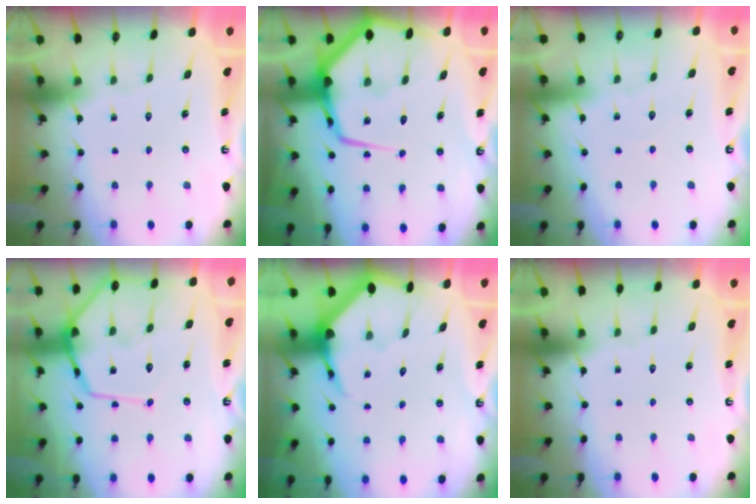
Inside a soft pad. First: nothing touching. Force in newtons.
{"total": 17.0, "press": 16.9, "slide": 1.8}
{"total": 3.3, "press": 3.3, "slide": 0.3}
{"total": 15.5, "press": 15.4, "slide": 1.3}
{"total": 5.4, "press": 5.4, "slide": 0.7}
{"total": 0.0}